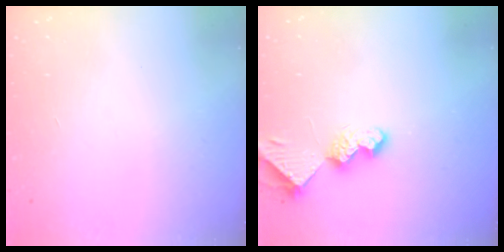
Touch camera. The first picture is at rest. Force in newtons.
{"total": 8.3, "press": 8.3, "slide": 1.1}